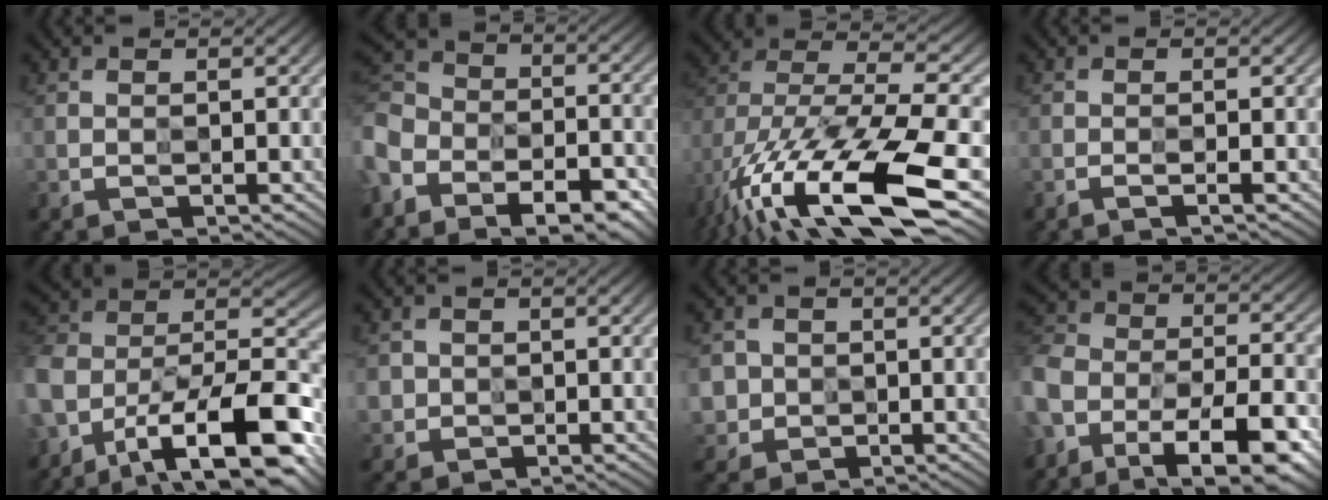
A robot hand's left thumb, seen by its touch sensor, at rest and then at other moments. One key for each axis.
{"total": 15.9, "fx": -10.9, "fy": 10.1, "fz": 5.6, "tx": -0.160, "ty": -0.055, "tz": -0.171}
{"total": 17.3, "fx": -9.6, "fy": 7.3, "fz": 12.4, "tx": -0.264, "ty": -0.037, "tz": -0.152}
{"total": 1.0, "fx": -0.8, "fy": -0.5, "fz": 0.3, "tx": -0.007, "ty": -0.003, "tz": -0.020}
{"total": 17.0, "fx": -11.2, "fy": 8.1, "fz": 9.9, "tx": -0.212, "ty": -0.016, "tz": -0.190}
{"total": 2.2, "fx": 0.4, "fy": 2.1, "fz": -0.7, "tx": -0.002, "ty": -0.013, "tz": 0.002}
{"total": 3.1, "fx": 0.3, "fy": 3.0, "fz": -0.7, "tx": -0.004, "ty": -0.014, "tz": -0.003}
{"total": 17.2, "fx": -11.9, "fy": 9.2, "fz": 8.4, "tx": -0.180, "ty": -0.042, "tz": -0.156}